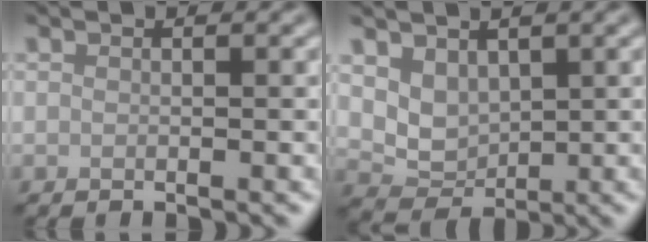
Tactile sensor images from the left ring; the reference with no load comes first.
{"total": 2.6, "force": [1.3, 1.8, 1.3], "torque": [-0.034, -0.010, 0.029]}